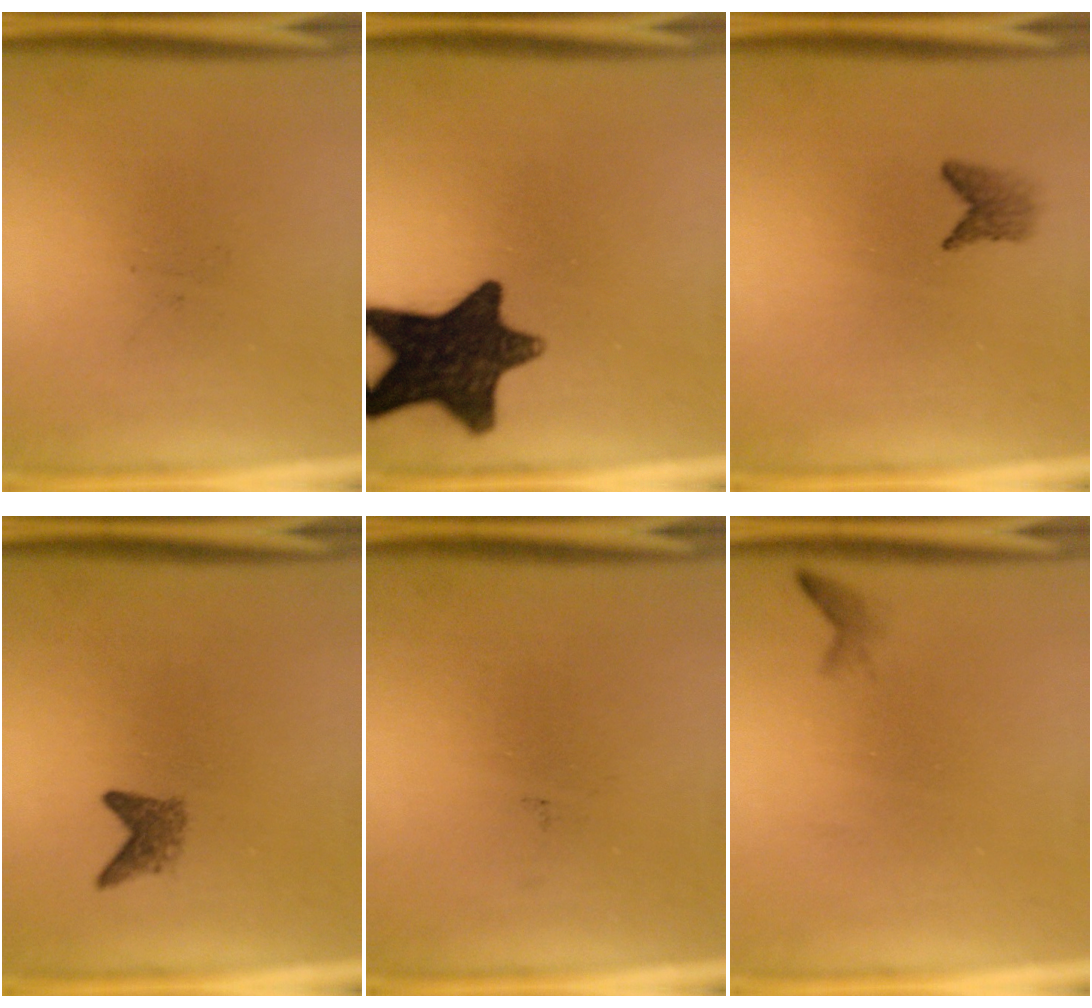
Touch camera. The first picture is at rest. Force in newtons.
{"total": 14.4}
{"total": 1.9}
{"total": 2.0}
{"total": 0.0}
{"total": 0.7}